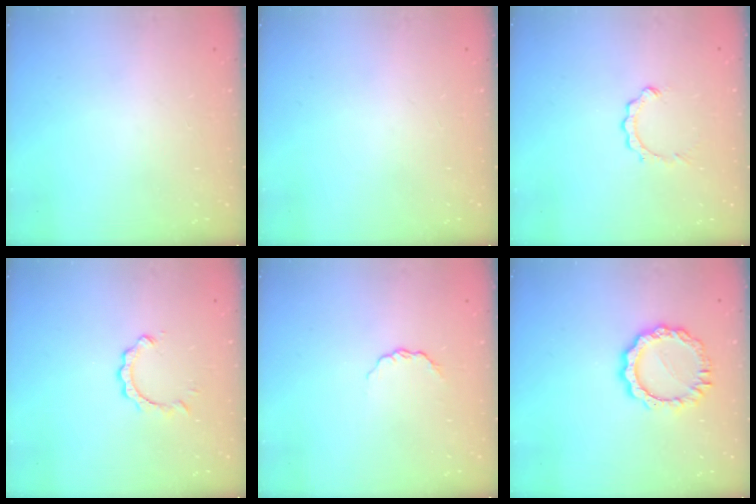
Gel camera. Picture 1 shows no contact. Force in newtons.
{"total": 0.0}
{"total": 2.9, "press": 2.9, "slide": 0.4}
{"total": 2.3, "press": 2.3, "slide": 0.2}
{"total": 3.3, "press": 3.3, "slide": 0.3}
{"total": 9.8, "press": 9.8, "slide": 0.9}